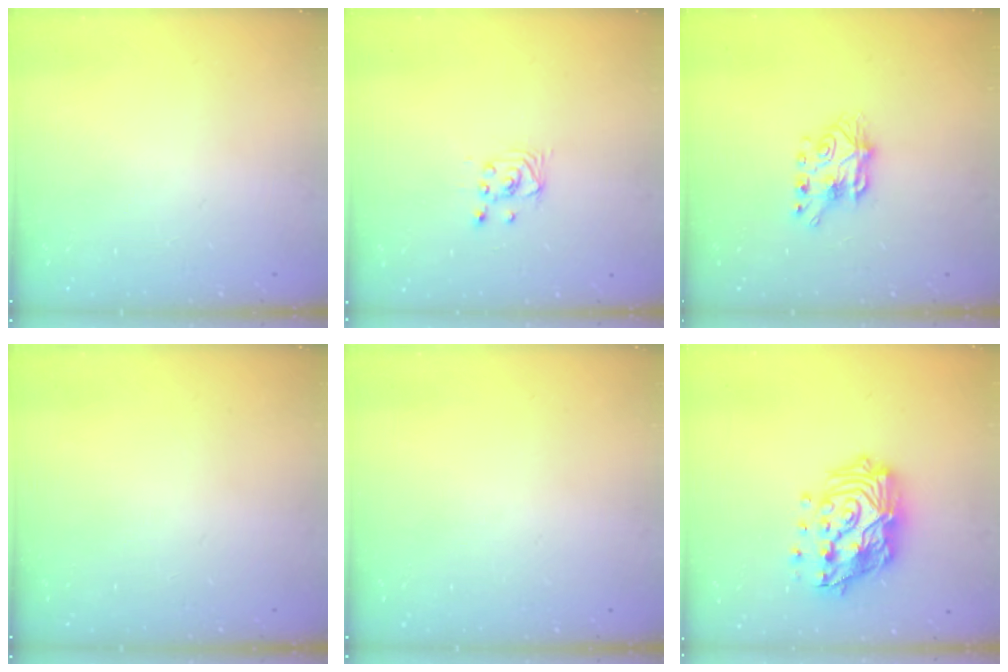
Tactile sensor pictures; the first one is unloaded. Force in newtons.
{"total": 2.2, "press": 2.2, "slide": 0.2}
{"total": 6.9, "press": 6.9, "slide": 0.5}
{"total": 0.0}
{"total": 0.0}
{"total": 18.6, "press": 18.6, "slide": 1.4}